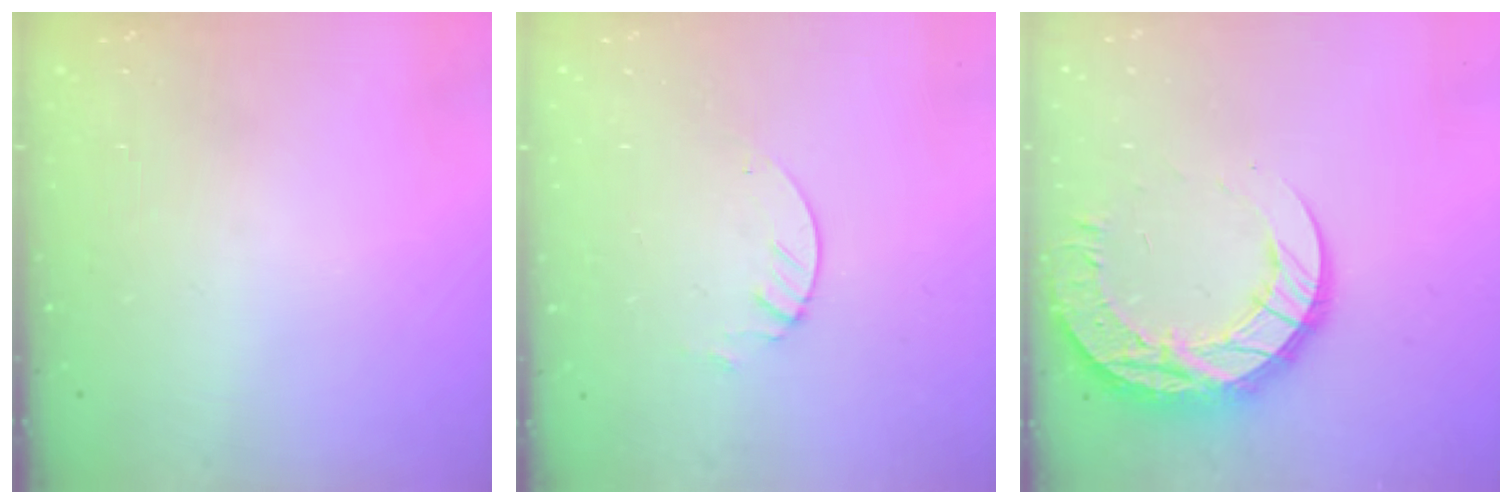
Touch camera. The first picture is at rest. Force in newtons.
{"total": 2.1, "press": 2.1, "slide": 0.2}
{"total": 16.8, "press": 16.7, "slide": 1.7}